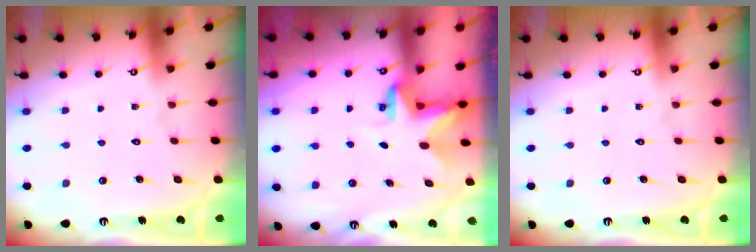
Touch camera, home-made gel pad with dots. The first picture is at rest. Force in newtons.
{"total": 2.8, "press": 2.8, "slide": 0.2}
{"total": 0.0}